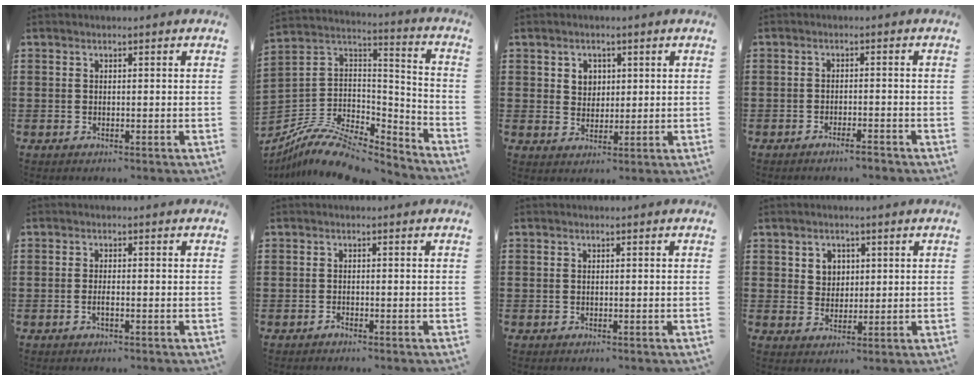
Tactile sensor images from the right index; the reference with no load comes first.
{"total": 10.9, "force": [-8.5, 4.5, 5.2], "torque": [-0.105, 0.018, -0.162]}
{"total": 2.9, "force": [1.3, 2.5, 0.7], "torque": [-0.025, 0.011, 0.022]}
{"total": 1.9, "force": [-1.7, 0.1, 1.0], "torque": [-0.017, 0.002, -0.032]}
{"total": 1.2, "force": [-0.5, 0.2, 1.1], "torque": [-0.020, -0.002, -0.008]}
{"total": 0.7, "force": [-0.7, 0.2, 0.0], "torque": [-0.001, 0.003, -0.016]}
{"total": 0.0}
{"total": 2.9, "force": [1.4, 2.5, 0.6], "torque": [-0.023, 0.011, 0.024]}